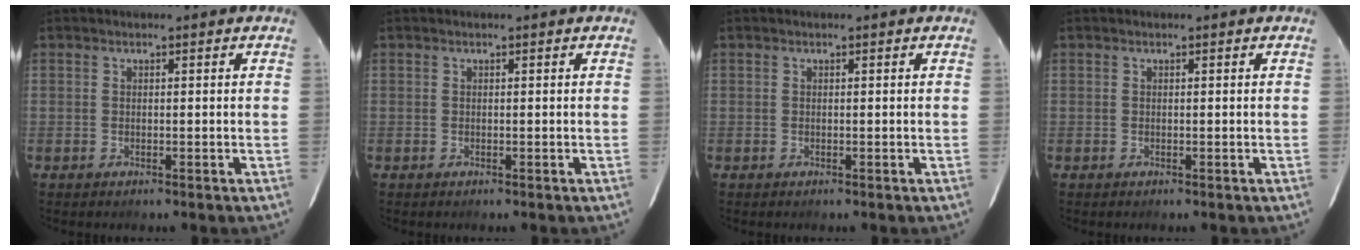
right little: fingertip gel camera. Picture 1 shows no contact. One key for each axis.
{"total": 0.0}
{"total": 0.0}
{"total": 0.0}